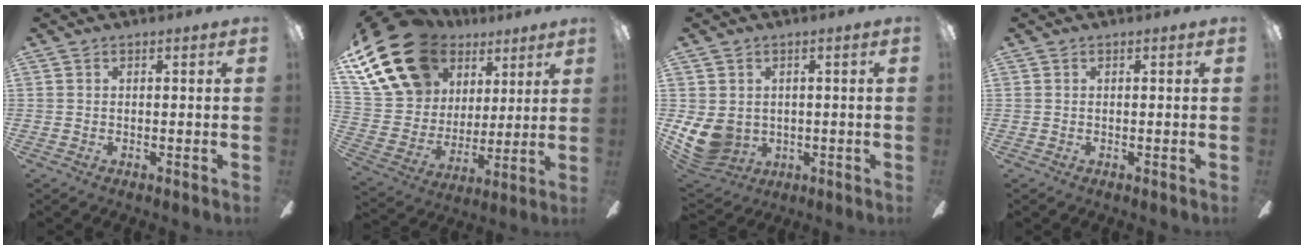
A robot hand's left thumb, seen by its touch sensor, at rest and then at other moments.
{"total": 23.3, "force": [12.9, 15.9, 11.2], "torque": [-0.225, -0.059, 0.254]}
{"total": 8.8, "force": [-0.2, 7.8, 4.2], "torque": [-0.113, -0.011, -0.001]}
{"total": 0.0}